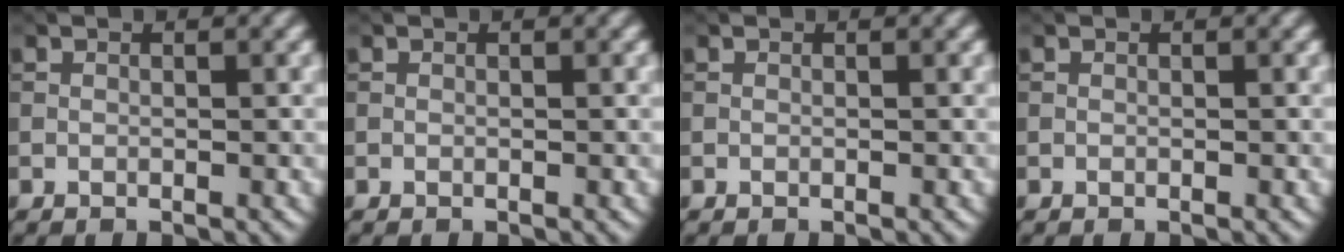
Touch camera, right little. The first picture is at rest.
{"total": 0.0}
{"total": 0.0}
{"total": 0.0}